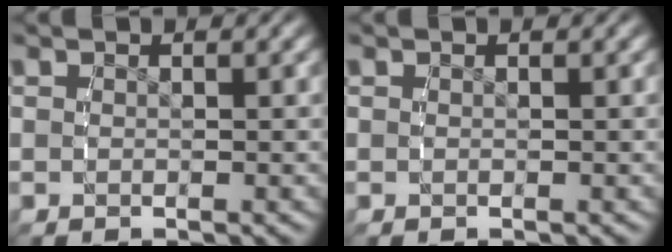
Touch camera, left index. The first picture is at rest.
{"total": 0.0}